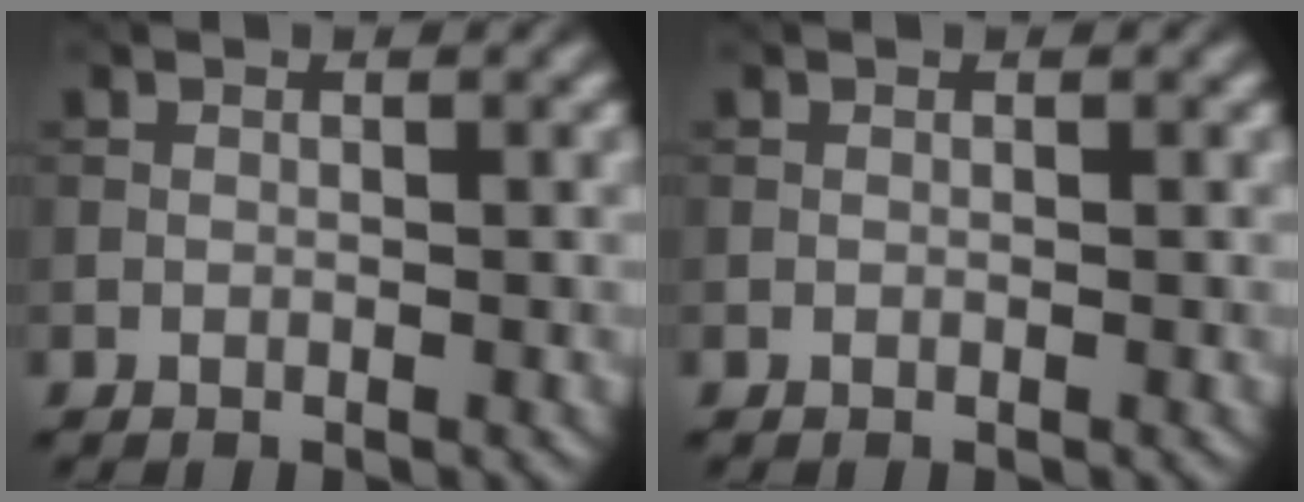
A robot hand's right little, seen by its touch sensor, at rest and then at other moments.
{"total": 0.0}